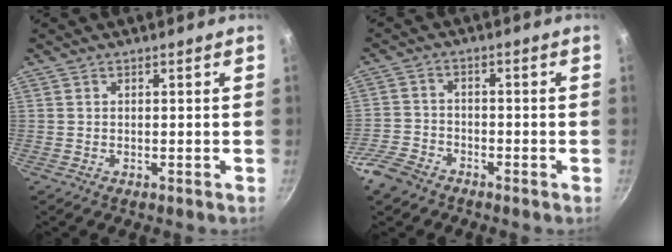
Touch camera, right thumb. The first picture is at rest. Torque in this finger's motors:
{"motor_torque": [0.72, 0.01, -0.16, -0.06, 0.04]}